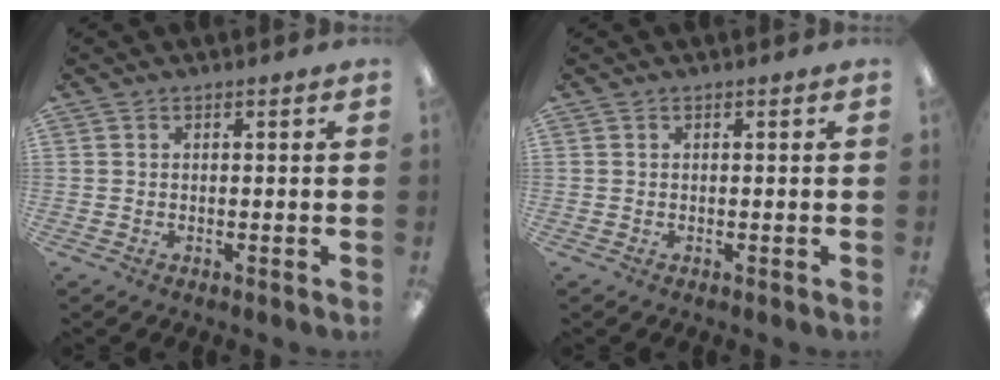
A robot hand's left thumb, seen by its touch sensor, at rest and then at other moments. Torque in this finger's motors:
{"motor_torque": [0.00, 0.00, -0.01, -0.01, 0.00]}